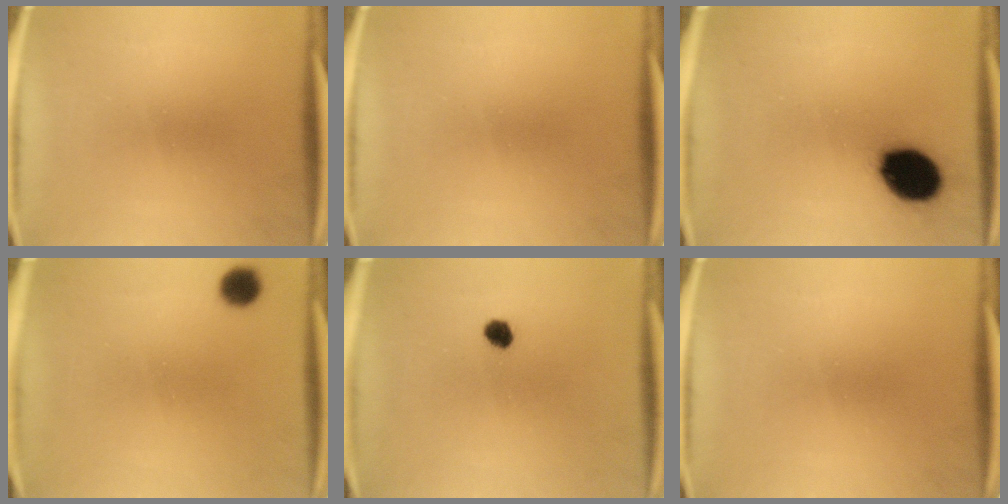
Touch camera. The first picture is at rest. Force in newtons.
{"total": 0.0}
{"total": 14.1}
{"total": 5.0}
{"total": 2.5}
{"total": 0.0}